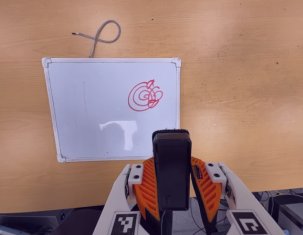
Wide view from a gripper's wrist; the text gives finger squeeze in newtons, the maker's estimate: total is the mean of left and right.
{"total": 6.9, "left": 5.6, "right": 8.3}